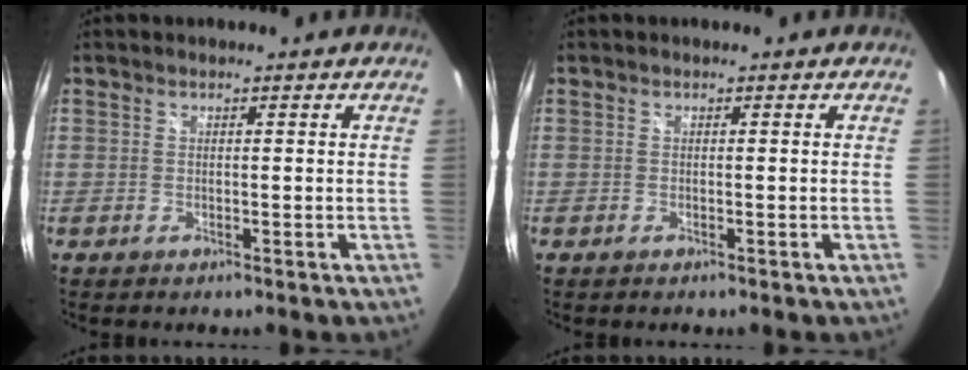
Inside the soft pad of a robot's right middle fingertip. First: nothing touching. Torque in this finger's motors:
{"motor_torque": [0.09, -0.28, 0.03, 0.01]}